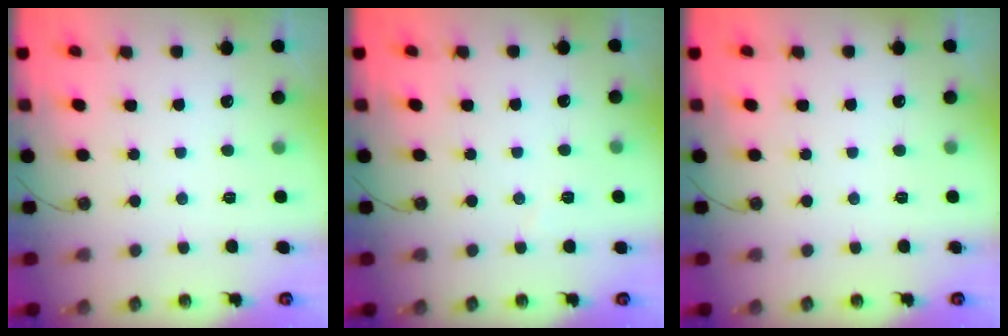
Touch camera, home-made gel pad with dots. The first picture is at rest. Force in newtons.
{"total": 2.8, "press": 2.7, "slide": 0.8}
{"total": 0.0}